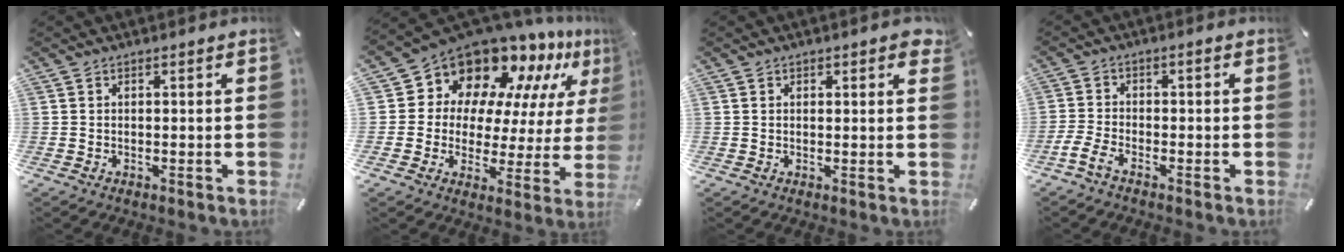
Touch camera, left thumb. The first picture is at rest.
{"total": 13.1, "force": [10.9, 6.9, 2.4], "torque": [-0.053, -0.114, 0.188]}
{"total": 1.6, "force": [0.9, 0.8, 1.1], "torque": [-0.008, -0.003, 0.012]}
{"total": 4.2, "force": [-2.7, 1.1, 3.1], "torque": [-0.069, 0.000, -0.051]}